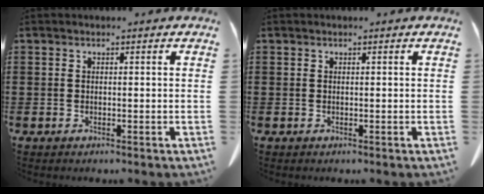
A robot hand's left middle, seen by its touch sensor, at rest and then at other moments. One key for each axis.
{"total": 0.0}